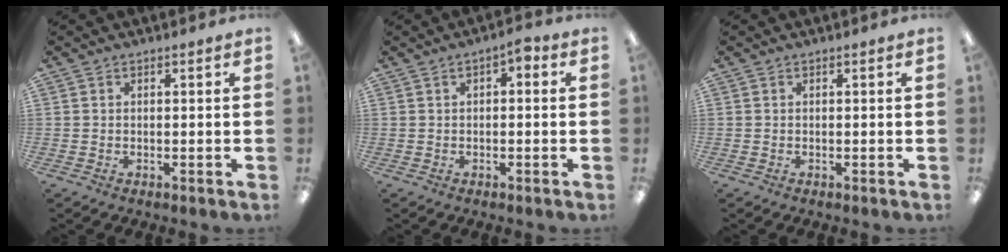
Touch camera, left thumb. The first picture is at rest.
{"total": 2.3, "force": [-0.2, 1.2, 2.0], "torque": [-0.031, 0.006, -0.008]}
{"total": 0.0}